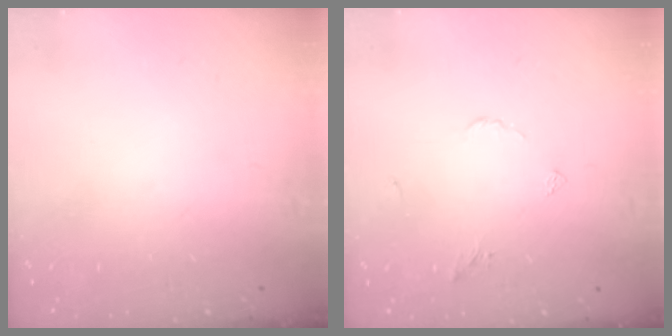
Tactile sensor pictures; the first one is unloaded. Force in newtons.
{"total": 3.6, "press": 3.6, "slide": 0.7}